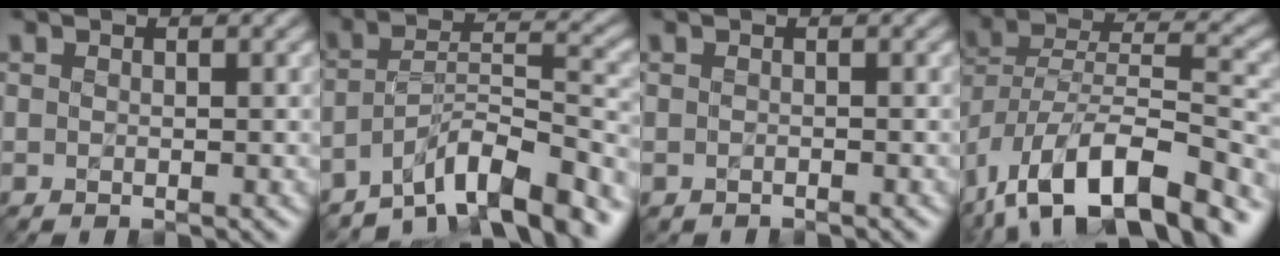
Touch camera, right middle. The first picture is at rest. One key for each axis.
{"total": 8.6, "fx": -6.5, "fy": 1.9, "fz": 5.3, "tx": -0.073, "ty": 0.009, "tz": -0.118}
{"total": 0.6, "fx": -0.6, "fy": 0.1, "fz": 0.1, "tx": -0.002, "ty": -0.004, "tz": -0.010}
{"total": 13.4, "fx": -8.7, "fy": 5.0, "fz": 8.9, "tx": -0.163, "ty": 0.005, "tz": -0.156}